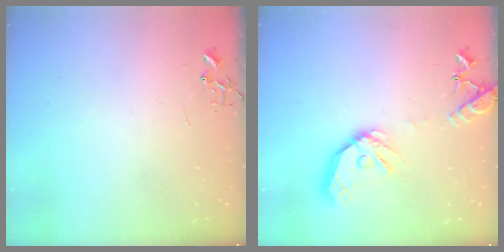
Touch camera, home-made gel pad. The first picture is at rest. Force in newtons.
{"total": 16.6, "press": 16.4, "slide": 2.7}